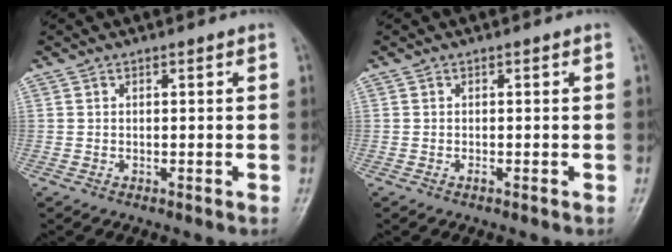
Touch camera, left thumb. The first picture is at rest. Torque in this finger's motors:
{"motor_torque": [-0.04, -0.01, 0.08, -0.07, 0.00]}